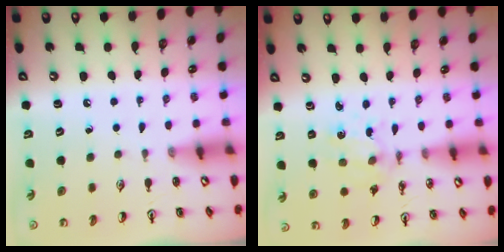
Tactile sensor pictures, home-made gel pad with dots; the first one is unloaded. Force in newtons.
{"total": 2.3, "press": 2.3, "slide": 0.4}